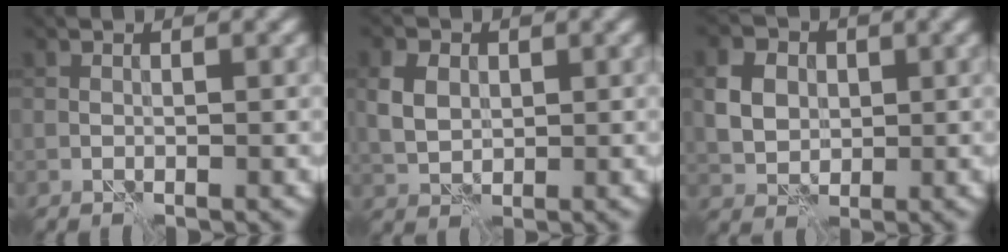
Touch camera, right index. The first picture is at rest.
{"total": 3.4, "force": [0.7, 2.6, 2.1], "torque": [-0.048, 0.004, 0.009]}
{"total": 5.1, "force": [1.1, 4.1, 2.7], "torque": [-0.065, 0.007, 0.014]}